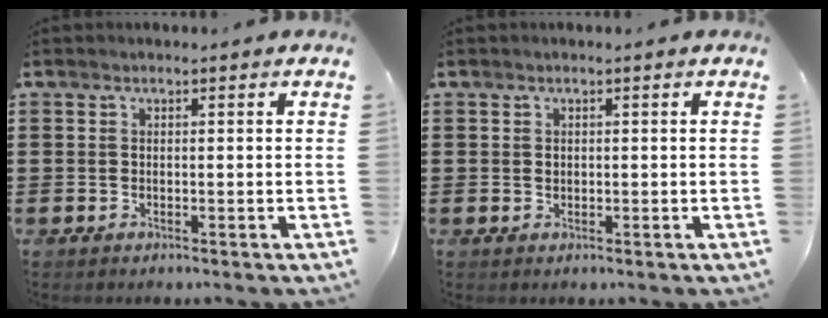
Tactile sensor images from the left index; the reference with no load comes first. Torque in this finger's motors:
{"motor_torque": [0.11, 0.08, 0.06, 0.00]}